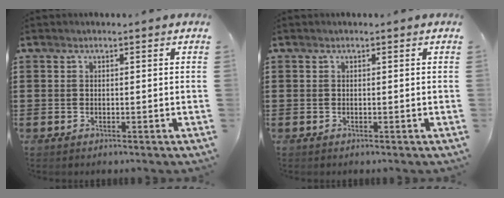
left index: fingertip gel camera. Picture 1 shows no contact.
{"total": 0.0}